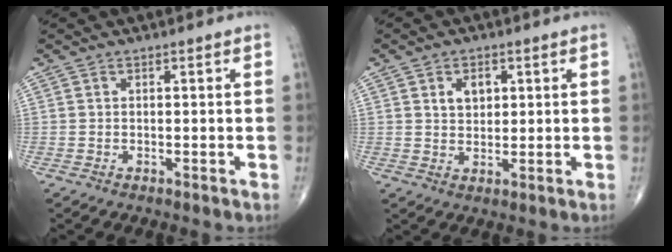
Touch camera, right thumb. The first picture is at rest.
{"total": 4.2, "force": [1.5, 2.9, 2.7], "torque": [-0.027, -0.008, 0.025]}